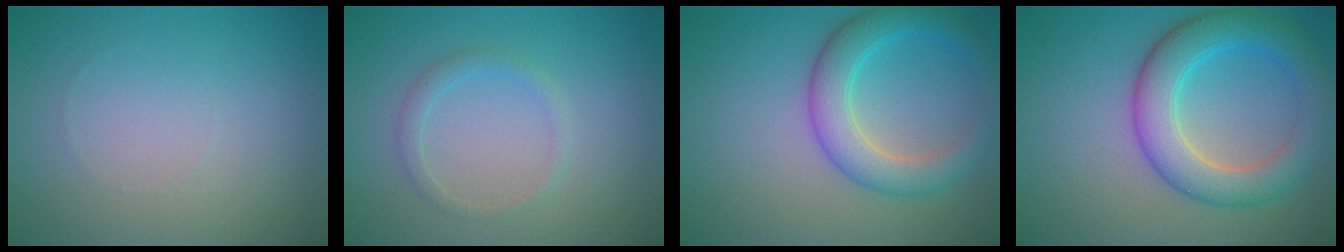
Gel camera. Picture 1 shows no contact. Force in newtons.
{"total": 1.4, "press": 1.4, "slide": 0.2}
{"total": 4.9, "press": 4.9, "slide": 0.1}
{"total": 6.3, "press": 6.3, "slide": 0.1}